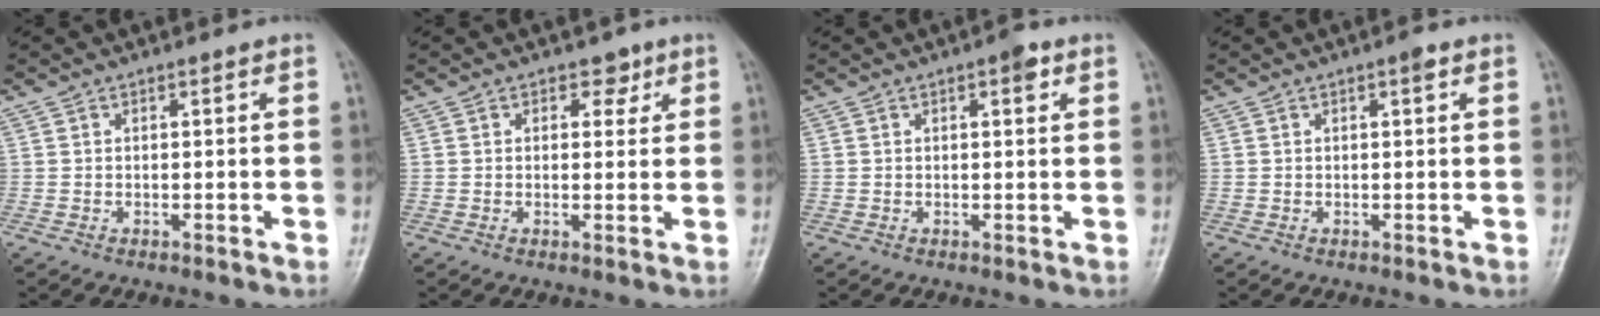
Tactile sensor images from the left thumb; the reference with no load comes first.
{"total": 2.7, "force": [1.5, 1.9, 1.2], "torque": [0.006, -0.005, 0.016]}
{"total": 2.3, "force": [1.1, 0.9, 1.8], "torque": [-0.020, 0.000, 0.011]}
{"total": 1.2, "force": [0.6, 0.3, 1.0], "torque": [-0.015, 0.002, 0.005]}